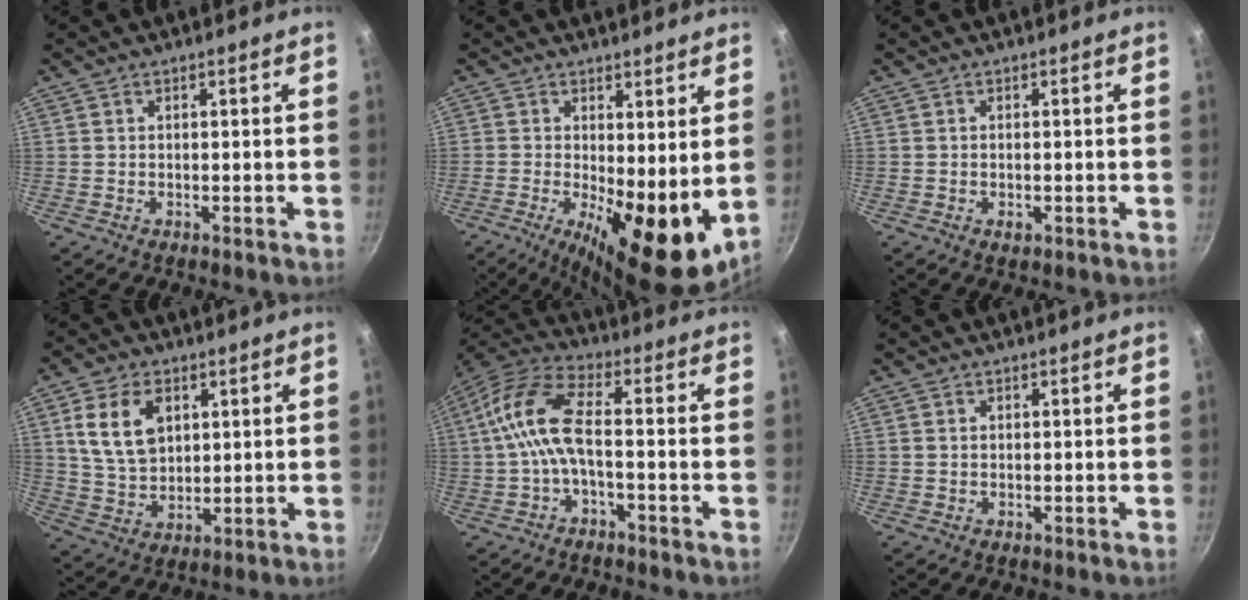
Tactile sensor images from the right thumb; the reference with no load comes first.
{"total": 14.1, "force": [-0.7, 5.4, 13.0], "torque": [-0.179, -0.025, -0.003]}
{"total": 1.3, "force": [-0.5, 0.6, 1.0], "torque": [-0.019, -0.001, -0.007]}
{"total": 11.3, "force": [3.7, 7.6, 7.5], "torque": [-0.122, -0.013, 0.075]}
{"total": 10.2, "force": [-2.0, 4.1, 9.1], "torque": [-0.204, 0.038, -0.052]}
{"total": 0.7, "force": [0.2, 0.5, 0.4], "torque": [-0.008, 0.004, 0.003]}